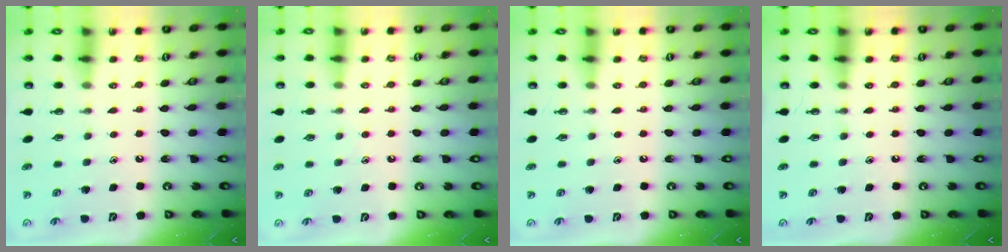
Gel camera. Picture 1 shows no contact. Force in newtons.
{"total": 4.8, "press": 4.7, "slide": 0.5}
{"total": 0.0}
{"total": 0.0}